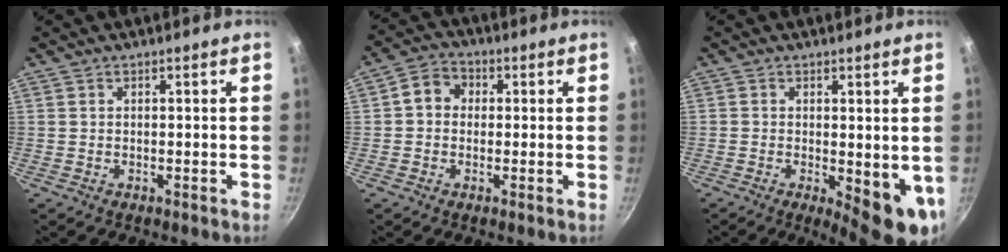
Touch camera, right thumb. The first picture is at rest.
{"total": 5.5, "force": [0.5, 4.7, 2.9], "torque": [-0.029, 0.012, -0.008]}
{"total": 9.3, "force": [-0.9, 3.5, 8.6], "torque": [-0.100, -0.015, -0.006]}